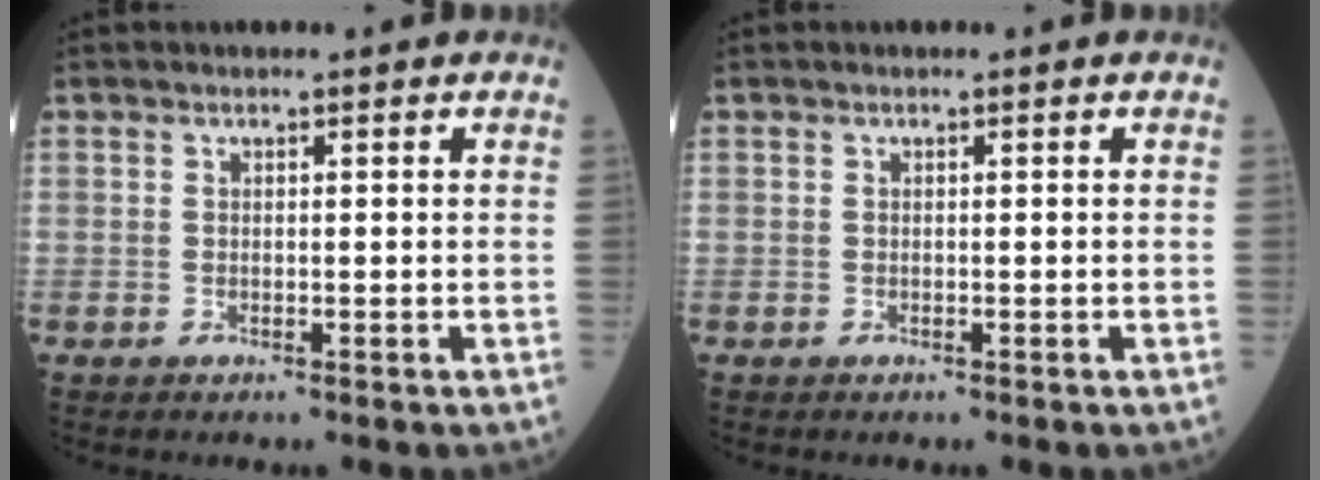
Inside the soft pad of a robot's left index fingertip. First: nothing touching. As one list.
[{"total": 0.0}]